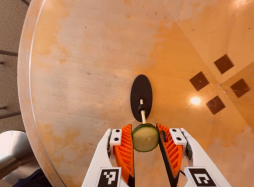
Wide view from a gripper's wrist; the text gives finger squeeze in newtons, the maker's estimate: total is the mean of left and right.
{"total": 9.1, "left": 9.4, "right": 8.9}